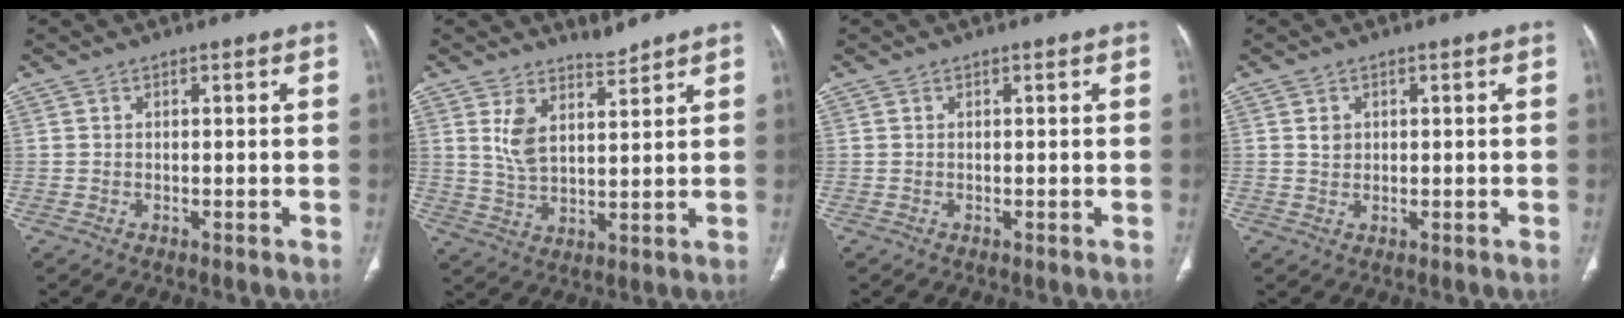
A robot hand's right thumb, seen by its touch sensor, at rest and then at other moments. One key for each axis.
{"total": 5.7, "fx": 4.2, "fy": 2.2, "fz": 3.1, "tx": -0.051, "ty": -0.037, "tz": 0.088}
{"total": 0.0}
{"total": 1.6, "fx": 0.6, "fy": 1.4, "fz": 0.7, "tx": -0.003, "ty": -0.003, "tz": 0.011}